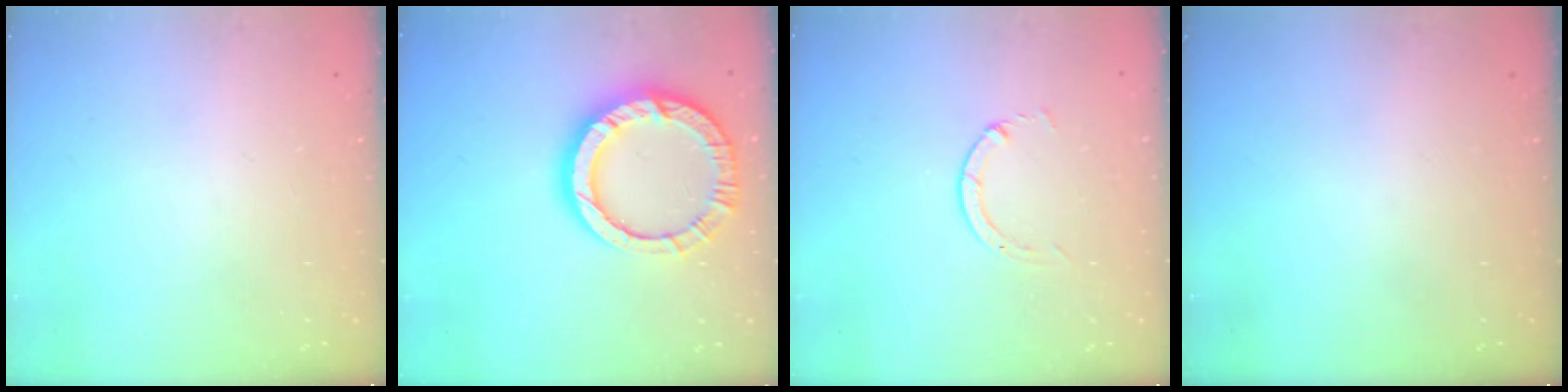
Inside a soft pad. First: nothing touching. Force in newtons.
{"total": 15.1, "press": 15.0, "slide": 1.5}
{"total": 1.3, "press": 1.2, "slide": 0.3}
{"total": 0.0}